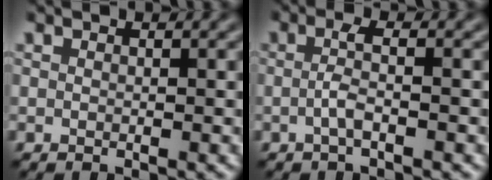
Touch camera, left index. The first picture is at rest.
{"total": 1.8, "force": [-0.5, 0.3, 1.8], "torque": [-0.042, 0.001, -0.011]}